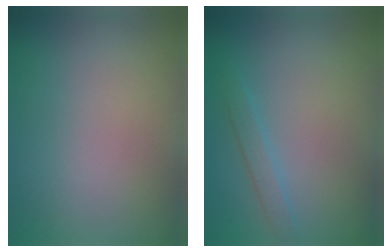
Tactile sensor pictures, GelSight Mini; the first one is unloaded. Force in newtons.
{"total": 1.4, "press": 1.4, "slide": 0.0}